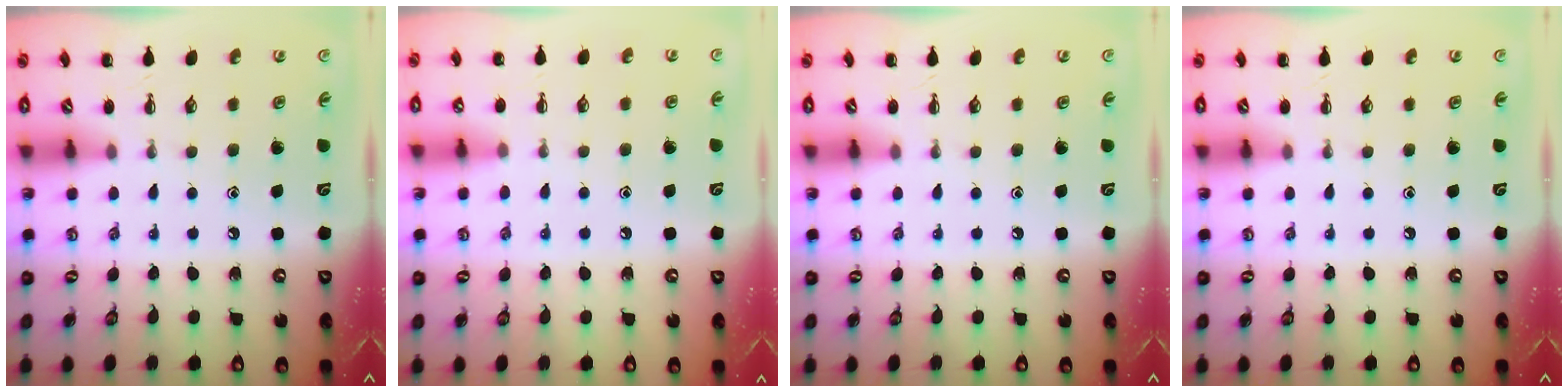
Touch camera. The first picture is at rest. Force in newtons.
{"total": 7.0, "press": 6.6, "slide": 2.4}
{"total": 0.0}
{"total": 0.0}